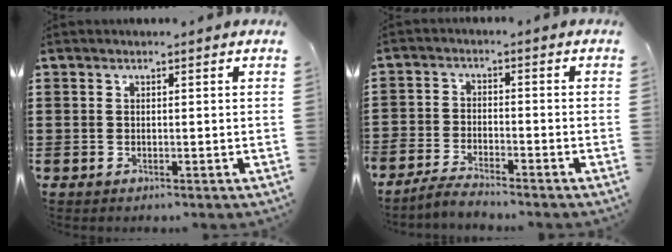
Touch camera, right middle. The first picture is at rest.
{"total": 3.2, "force": [-3.1, 0.3, 0.6], "torque": [-0.021, 0.006, -0.068]}